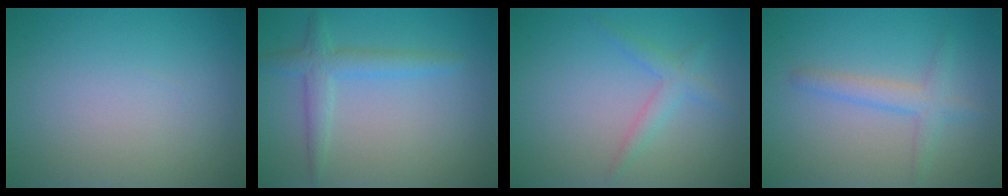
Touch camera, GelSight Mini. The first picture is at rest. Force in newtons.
{"total": 2.6, "press": 2.6, "slide": 0.1}
{"total": 1.9, "press": 1.9, "slide": 0.2}
{"total": 2.4, "press": 2.4, "slide": 0.1}